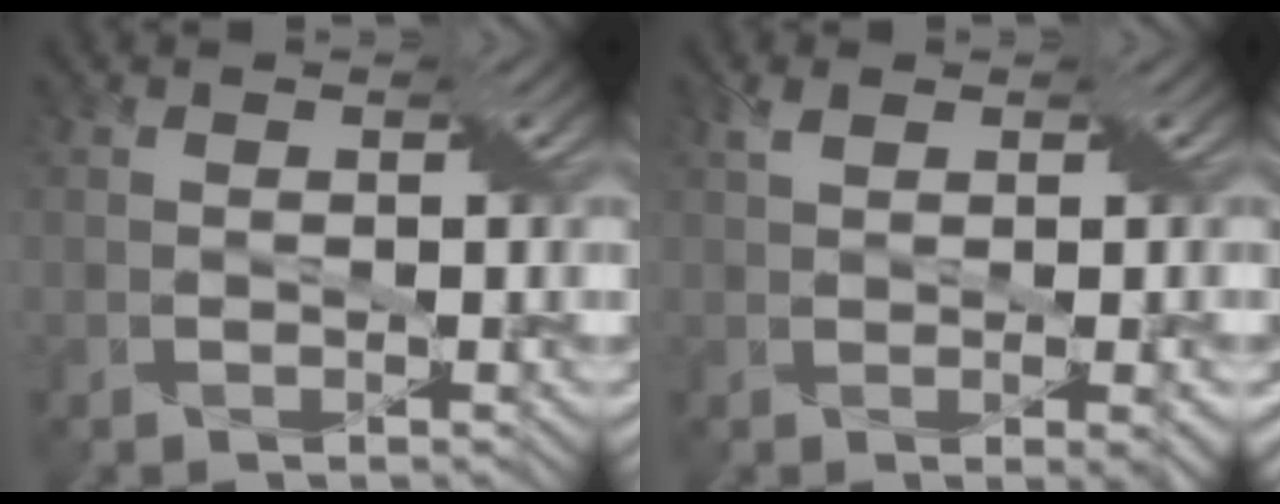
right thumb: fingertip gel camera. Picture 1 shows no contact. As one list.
[{"total": 3.5, "force": [0.6, 1.0, 3.3], "torque": [-0.058, 0.007, 0.015]}]